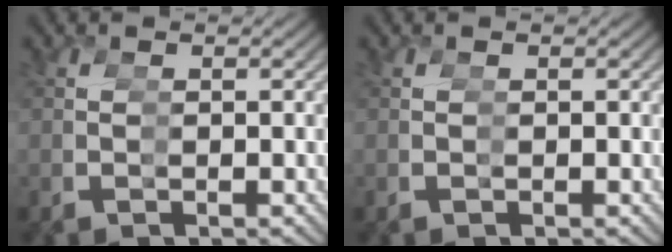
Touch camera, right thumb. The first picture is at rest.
{"total": 0.0}